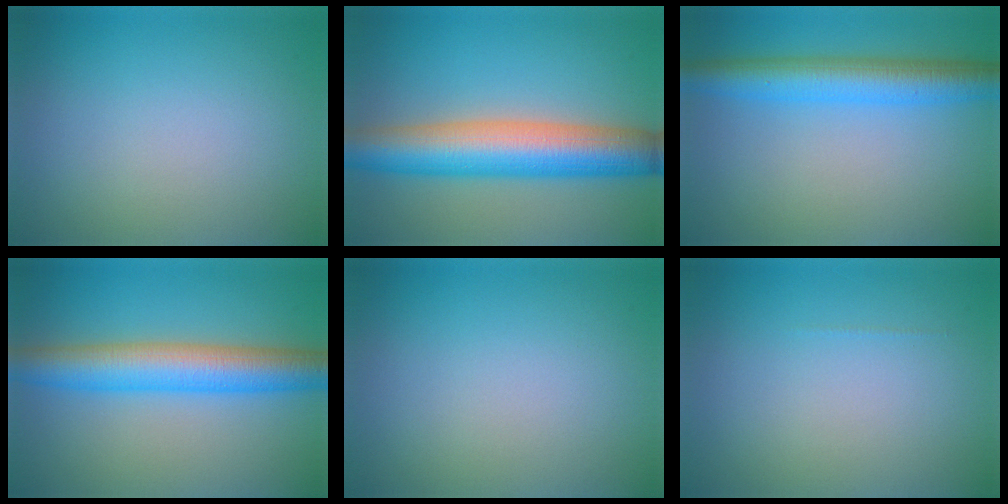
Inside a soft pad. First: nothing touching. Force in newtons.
{"total": 9.4, "press": 9.3, "slide": 0.2}
{"total": 5.9, "press": 5.9, "slide": 0.0}
{"total": 6.9, "press": 6.9, "slide": 0.1}
{"total": 0.0}
{"total": 0.0}